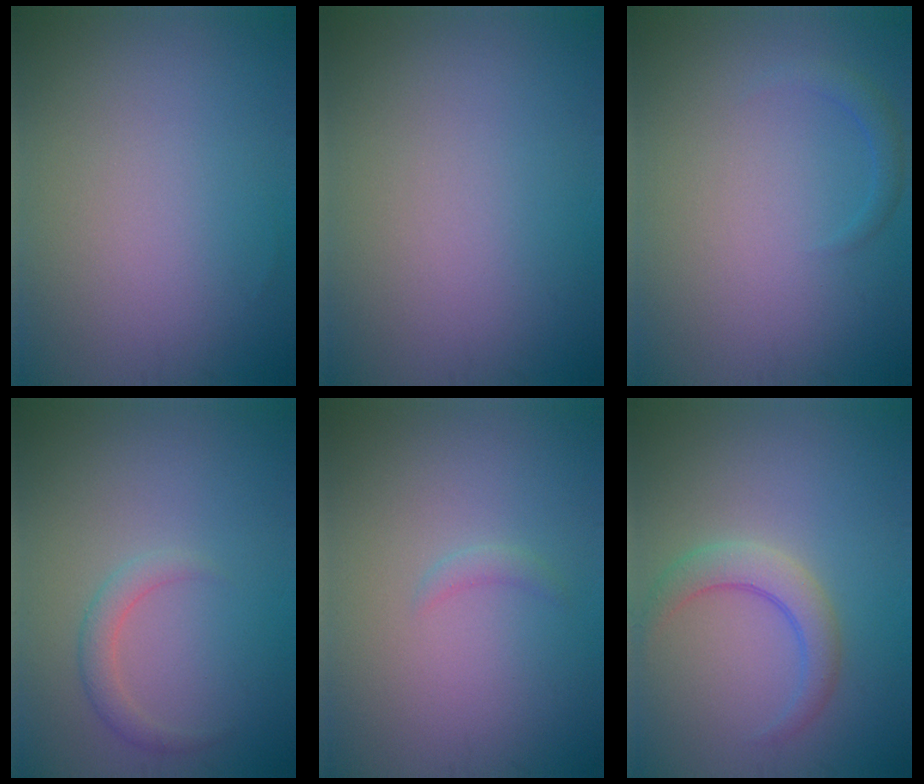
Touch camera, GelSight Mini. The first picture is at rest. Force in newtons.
{"total": 0.0}
{"total": 1.2, "press": 1.2, "slide": 0.1}
{"total": 1.7, "press": 1.7, "slide": 0.1}
{"total": 0.8, "press": 0.8, "slide": 0.1}
{"total": 3.0, "press": 3.0, "slide": 0.0}